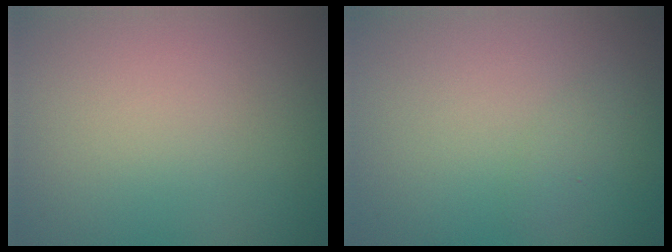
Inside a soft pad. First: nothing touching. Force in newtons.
{"total": 0.9, "press": 0.9, "slide": 0.2}